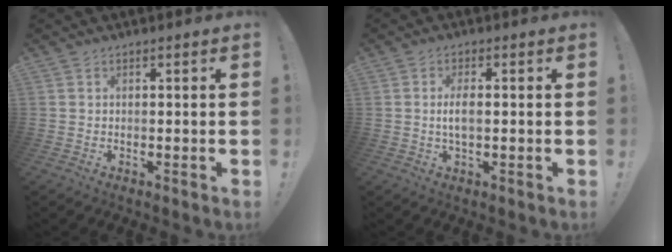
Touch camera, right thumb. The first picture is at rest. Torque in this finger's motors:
{"motor_torque": [-0.01, 0.01, 0.13, 0.03, 0.00]}